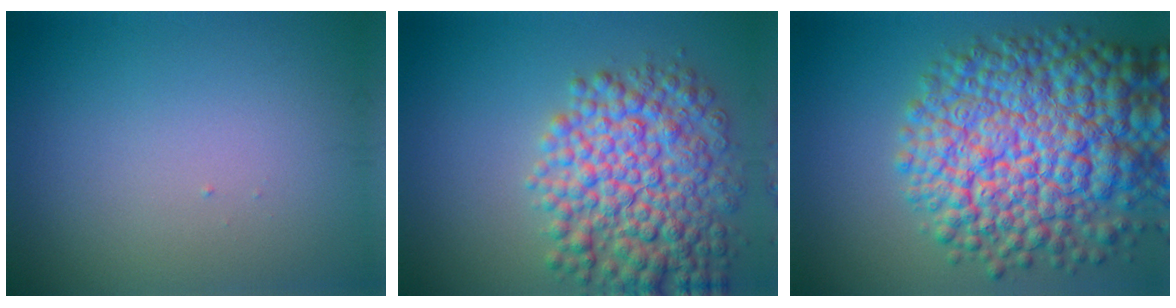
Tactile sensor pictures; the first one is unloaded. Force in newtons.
{"total": 9.1, "press": 9.1, "slide": 0.2}
{"total": 14.7, "press": 14.7, "slide": 0.5}